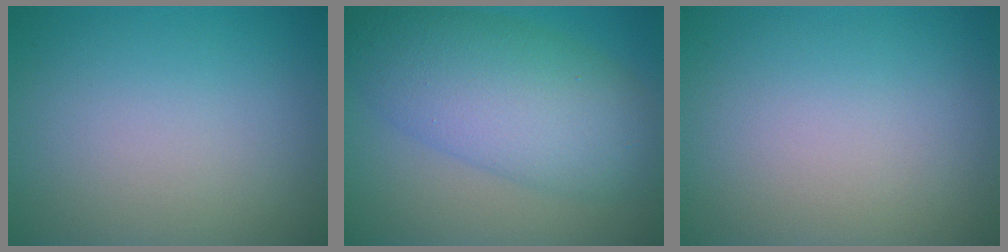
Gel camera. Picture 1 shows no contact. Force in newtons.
{"total": 9.2, "press": 9.2, "slide": 0.1}
{"total": 0.0}